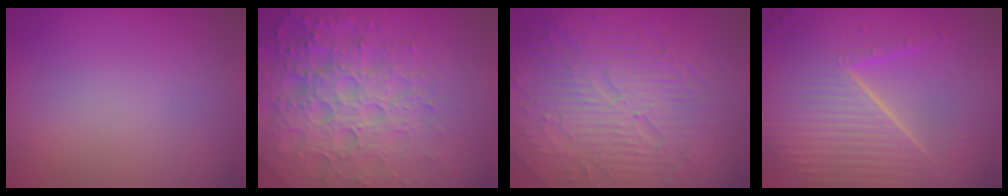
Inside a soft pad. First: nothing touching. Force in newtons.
{"total": 7.3, "press": 7.1, "slide": 1.6}
{"total": 9.4, "press": 6.2, "slide": 7.1}
{"total": 9.9, "press": 6.3, "slide": 7.7}